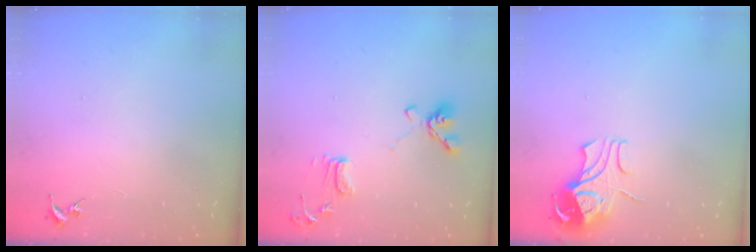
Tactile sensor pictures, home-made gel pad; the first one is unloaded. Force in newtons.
{"total": 11.2, "press": 11.0, "slide": 2.0}
{"total": 8.9, "press": 8.9, "slide": 0.9}